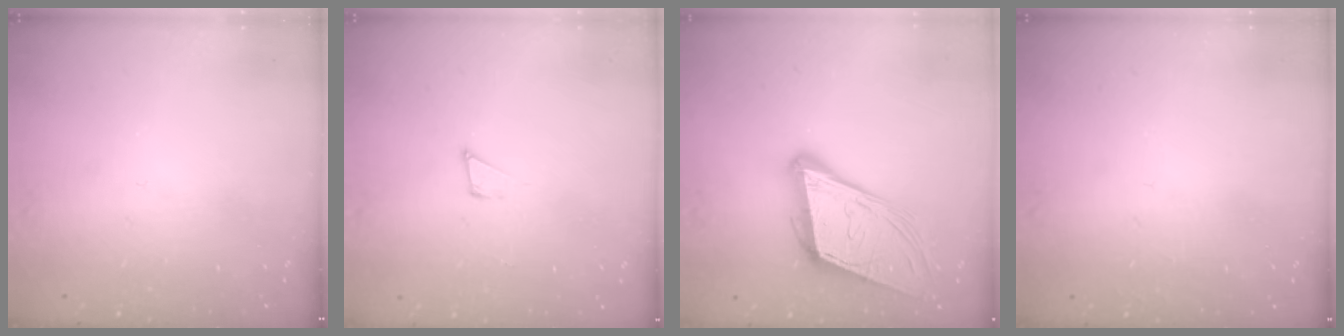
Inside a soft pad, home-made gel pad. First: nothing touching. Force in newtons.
{"total": 4.2, "press": 4.2, "slide": 0.4}
{"total": 14.7, "press": 14.2, "slide": 3.9}
{"total": 1.5, "press": 1.5, "slide": 0.1}